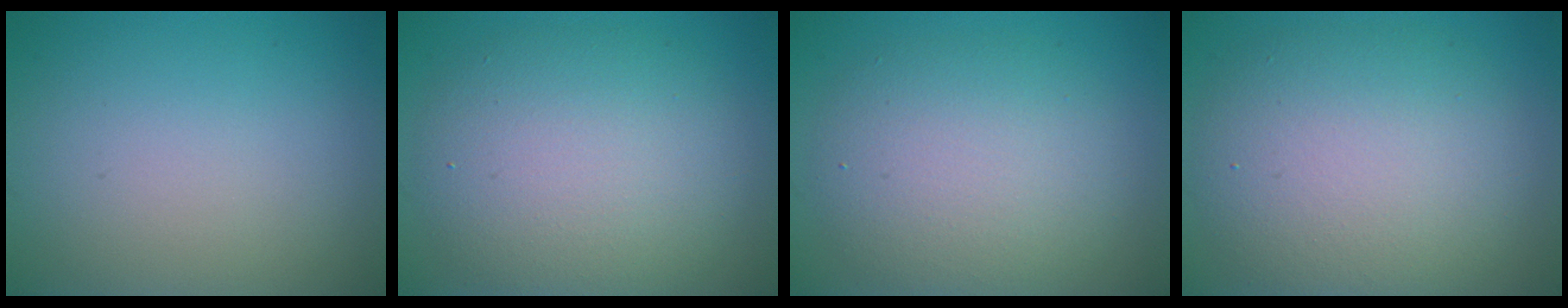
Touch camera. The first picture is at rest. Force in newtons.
{"total": 7.8, "press": 7.8, "slide": 0.6}
{"total": 5.9, "press": 5.9, "slide": 0.4}
{"total": 8.4, "press": 8.3, "slide": 0.8}